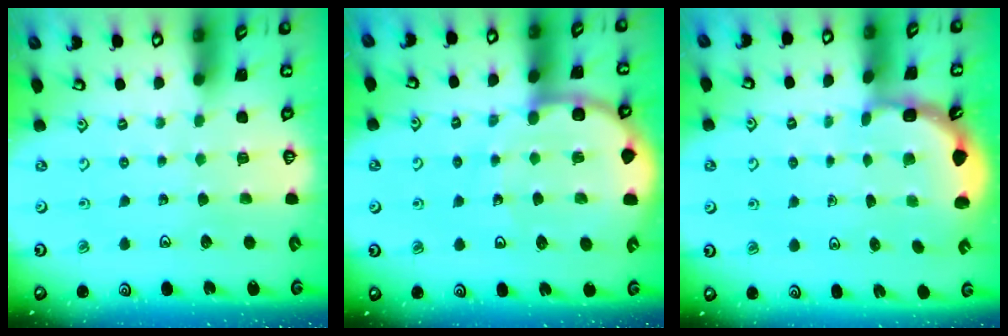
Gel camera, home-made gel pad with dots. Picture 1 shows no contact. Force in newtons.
{"total": 10.7, "press": 10.7, "slide": 1.3}
{"total": 2.1, "press": 1.9, "slide": 0.9}